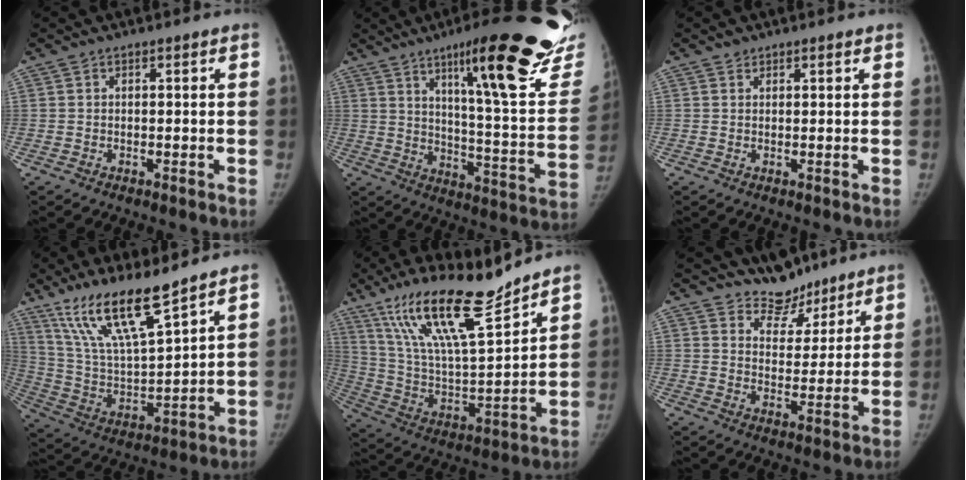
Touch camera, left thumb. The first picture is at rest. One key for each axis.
{"total": 29.0, "fx": 19.2, "fy": 5.2, "fz": 21.1, "tx": -0.254, "ty": -0.099, "tz": 0.265}
{"total": 1.2, "fx": 0.9, "fy": 0.7, "fz": 0.0, "tx": 0.012, "ty": -0.006, "tz": 0.011}
{"total": 16.5, "fx": 12.0, "fy": 3.0, "fz": 10.9, "tx": -0.189, "ty": -0.063, "tz": 0.241}
{"total": 20.9, "fx": 15.5, "fy": 3.9, "fz": 13.5, "tx": -0.219, "ty": -0.075, "tz": 0.290}
{"total": 7.5, "fx": 6.6, "fy": 3.7, "fz": 0.4, "tx": 0.031, "ty": -0.057, "tz": 0.114}